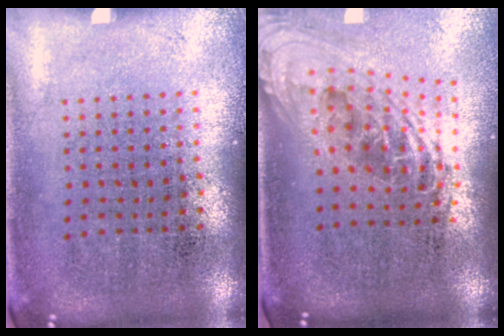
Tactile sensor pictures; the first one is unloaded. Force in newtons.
{"total": 2.3, "press": 1.6, "slide": 1.6}